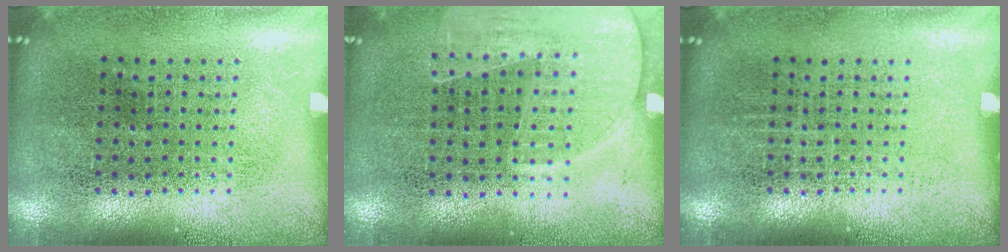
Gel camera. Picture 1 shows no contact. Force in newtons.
{"total": 1.6, "press": 1.4, "slide": 0.7}
{"total": 0.0}